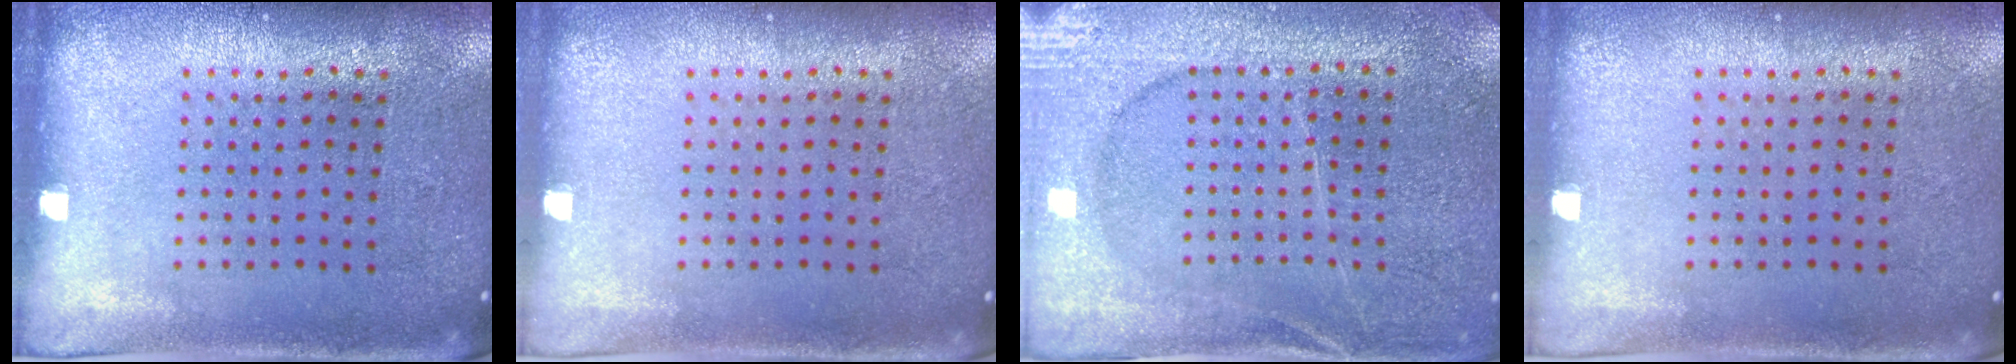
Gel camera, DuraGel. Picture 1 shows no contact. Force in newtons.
{"total": 0.0}
{"total": 3.3, "press": 3.2, "slide": 0.6}
{"total": 0.0}